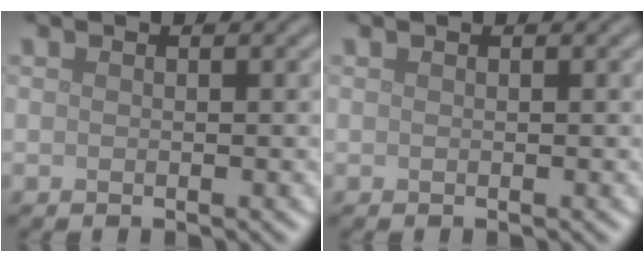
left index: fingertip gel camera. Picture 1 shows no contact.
{"total": 0.0}